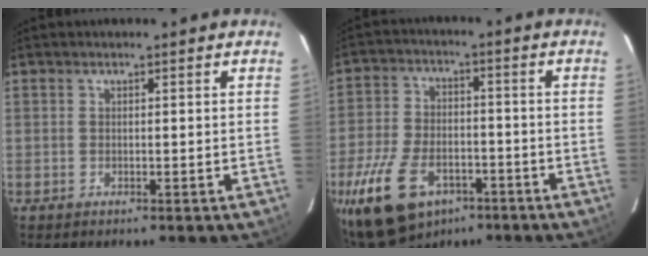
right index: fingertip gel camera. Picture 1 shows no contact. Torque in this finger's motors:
{"motor_torque": [1.12, -1.02, 0.91, 0.21]}